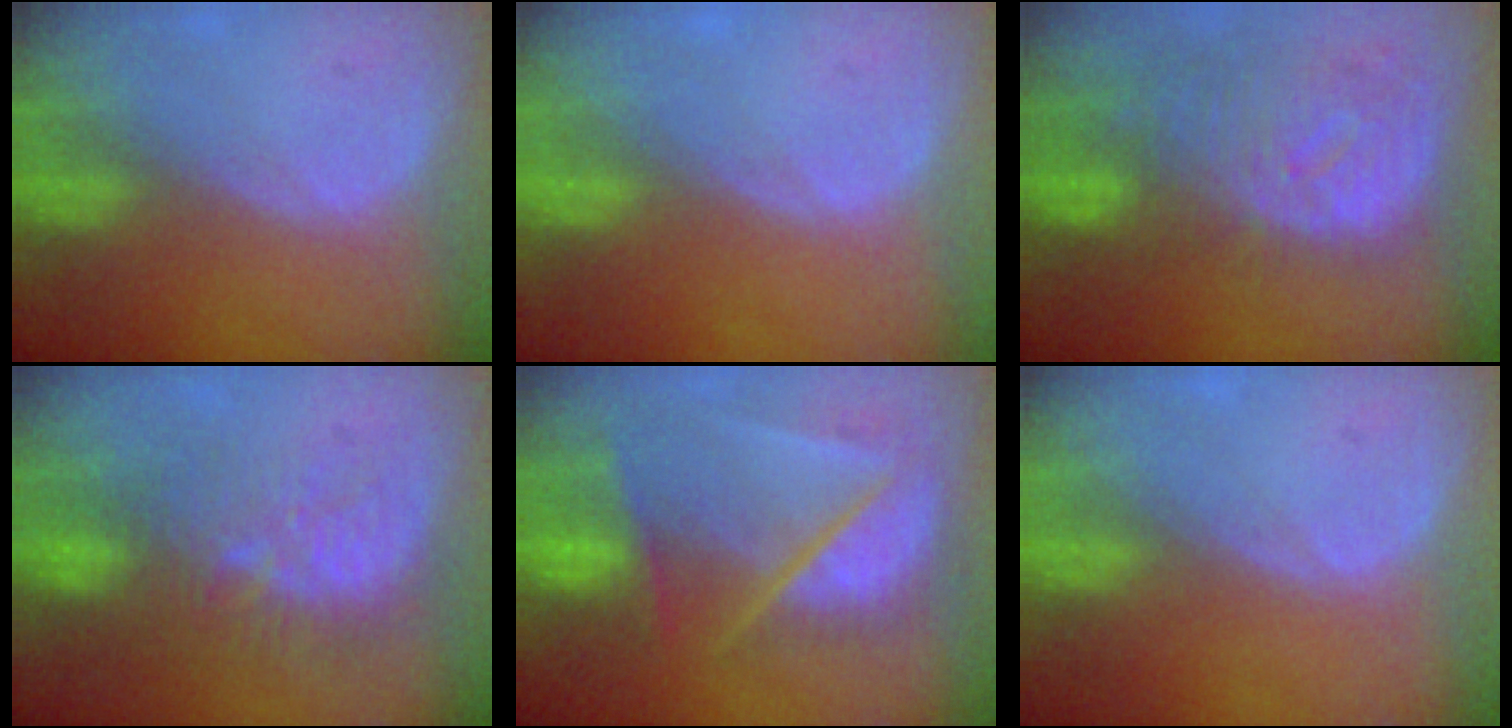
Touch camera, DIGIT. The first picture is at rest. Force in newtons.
{"total": 0.0}
{"total": 11.9, "press": 10.2, "slide": 6.1}
{"total": 9.5, "press": 9.1, "slide": 2.8}
{"total": 9.7, "press": 8.4, "slide": 4.9}
{"total": 0.0}